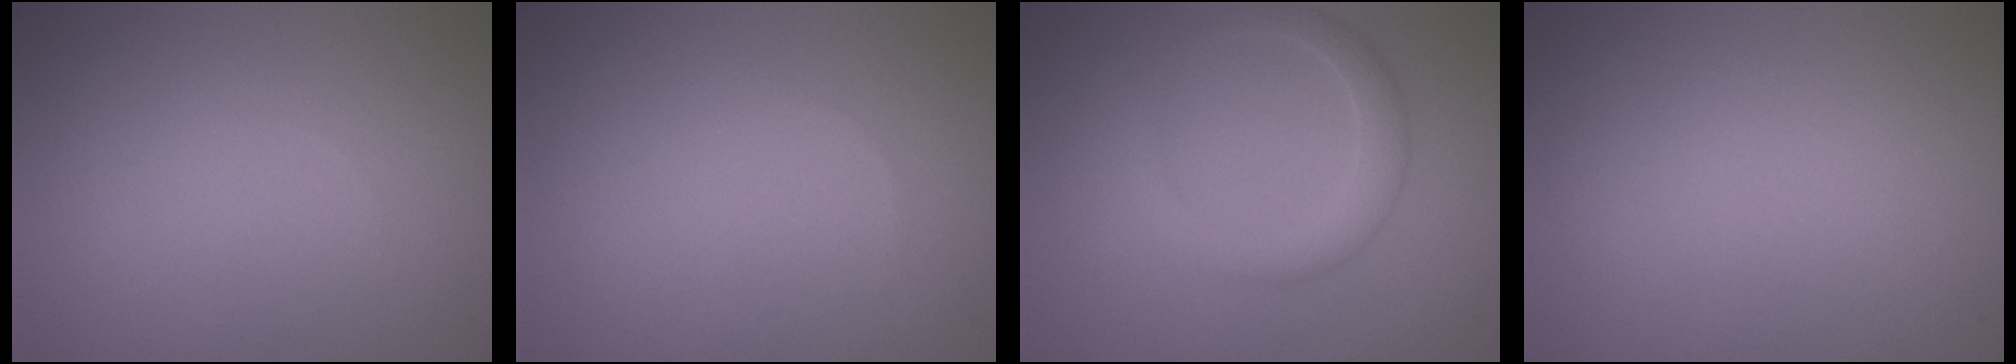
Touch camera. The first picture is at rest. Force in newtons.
{"total": 0.0}
{"total": 2.5, "press": 2.5, "slide": 0.0}
{"total": 0.0}